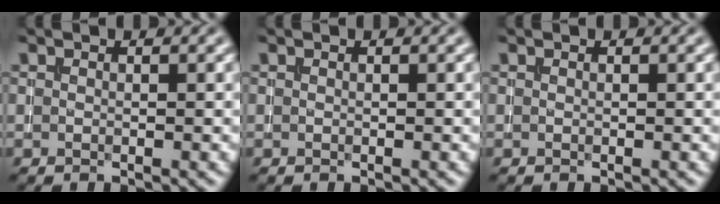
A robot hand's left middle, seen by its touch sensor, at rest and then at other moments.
{"total": 0.0}
{"total": 0.0}